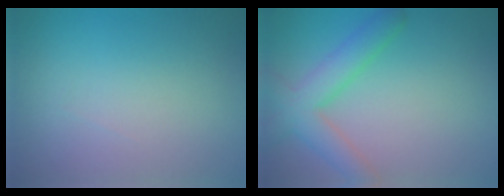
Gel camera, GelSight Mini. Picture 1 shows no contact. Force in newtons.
{"total": 4.3, "press": 4.3, "slide": 0.3}